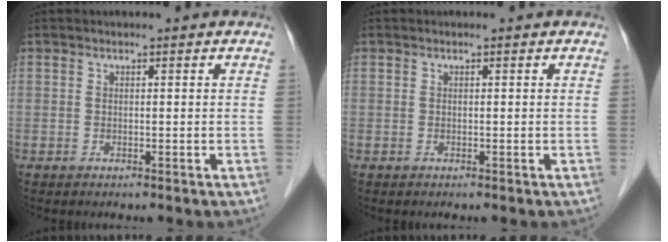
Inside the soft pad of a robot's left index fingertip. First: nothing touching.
{"total": 0.0}